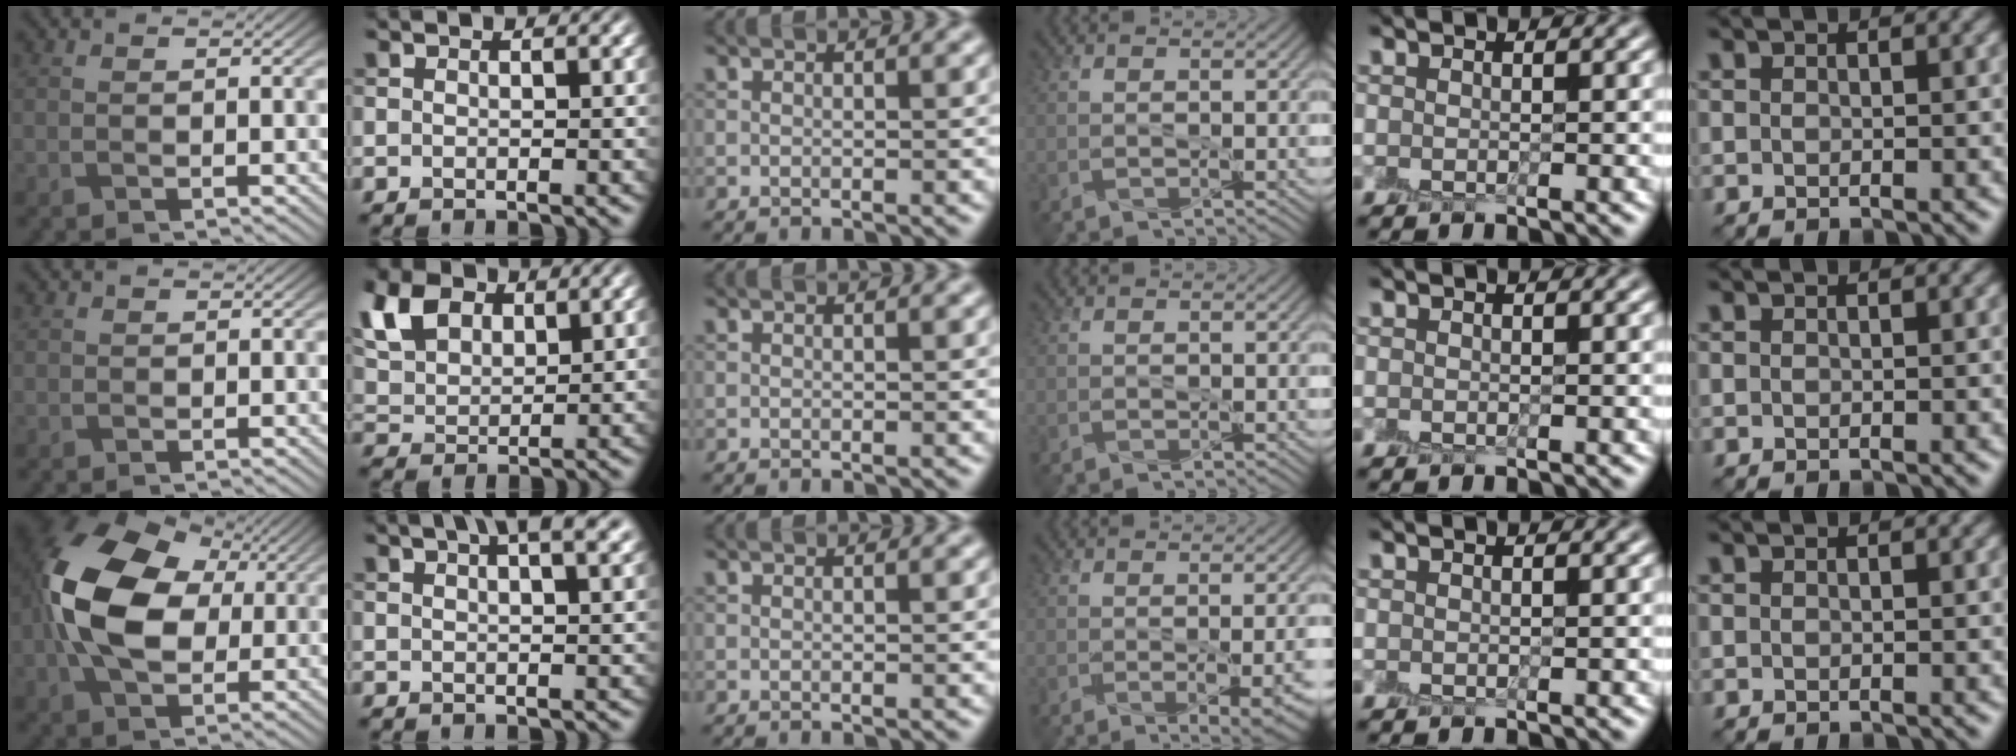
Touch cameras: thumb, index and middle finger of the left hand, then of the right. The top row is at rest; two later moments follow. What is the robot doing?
{"motion": "peel", "object": "small bumper sticker"}